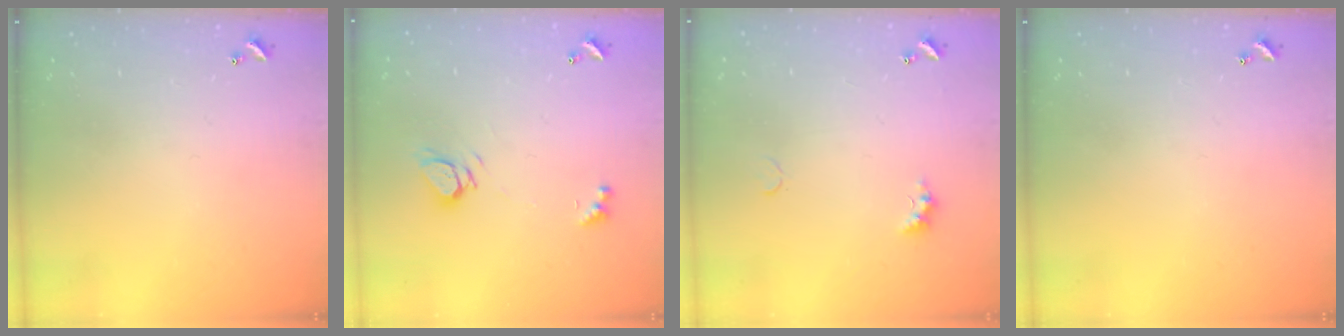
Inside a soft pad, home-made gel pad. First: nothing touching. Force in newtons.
{"total": 4.8, "press": 4.8, "slide": 0.5}
{"total": 2.6, "press": 2.5, "slide": 0.7}
{"total": 0.0}